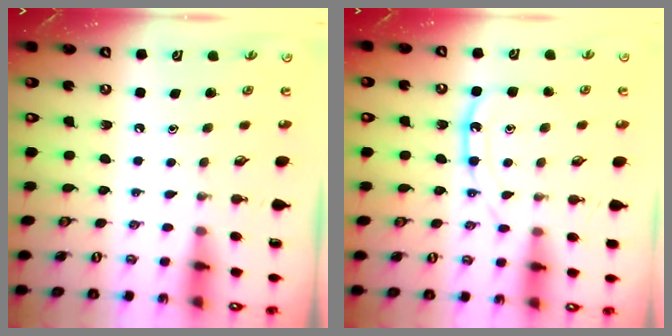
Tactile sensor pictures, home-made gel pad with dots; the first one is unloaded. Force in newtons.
{"total": 12.5, "press": 12.5, "slide": 1.0}